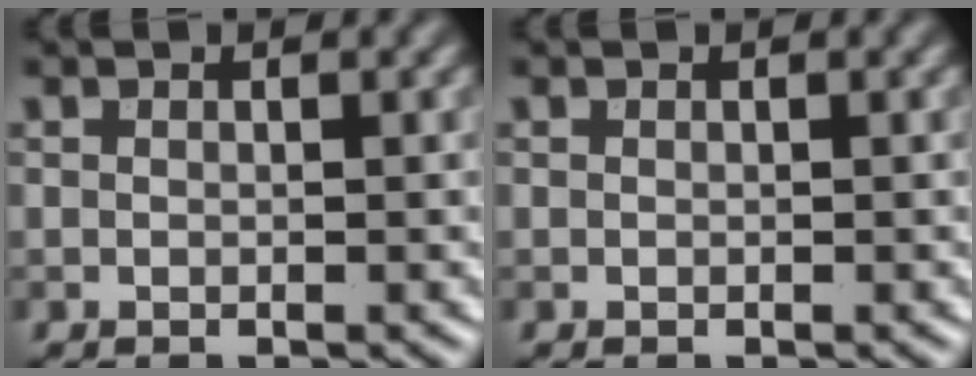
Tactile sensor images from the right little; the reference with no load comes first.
{"total": 0.0}